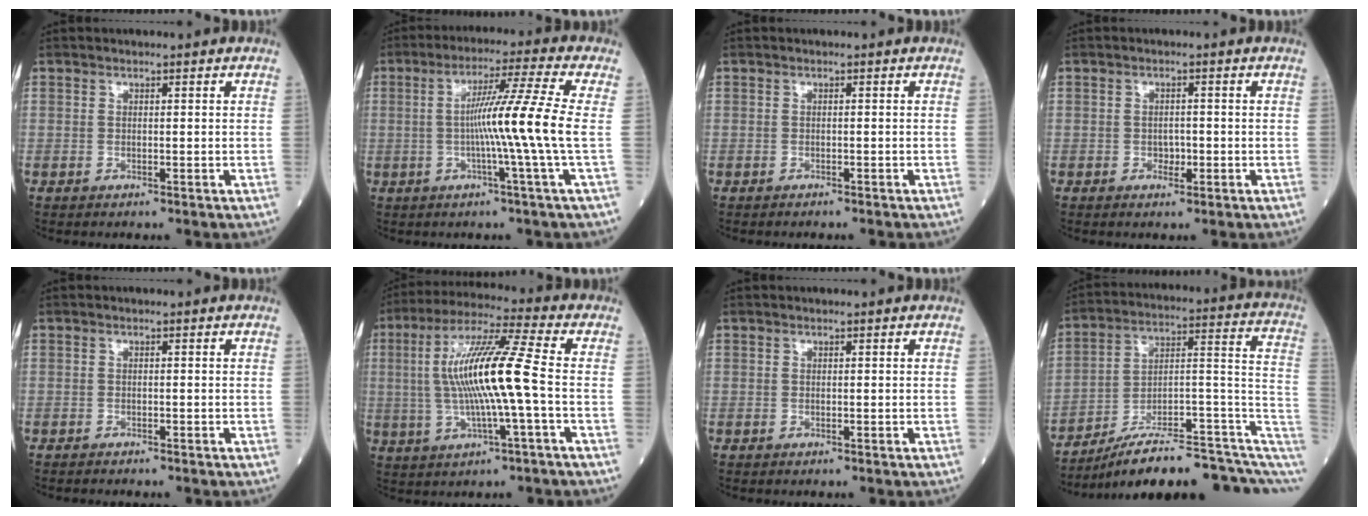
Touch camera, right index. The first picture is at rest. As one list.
[{"total": 10.1, "force": [-0.9, -3.0, 9.6], "torque": [-0.167, 0.000, -0.015]}, {"total": 1.2, "force": [-1.1, 0.1, 0.5], "torque": [-0.006, -0.001, -0.013]}, {"total": 1.7, "force": [-0.6, 1.0, 1.2], "torque": [-0.017, 0.002, -0.007]}, {"total": 1.0, "force": [-0.9, 0.1, 0.2], "torque": [-0.004, -0.001, -0.013]}, {"total": 13.6, "force": [-0.3, -0.1, 13.6], "torque": [-0.267, 0.012, -0.010]}, {"total": 0.0}, {"total": 19.7, "force": [-14.0, 4.4, 13.2], "torque": [-0.124, 0.066, -0.203]}]